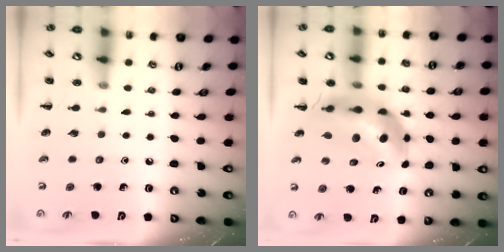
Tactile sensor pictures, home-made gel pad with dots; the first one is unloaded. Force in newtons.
{"total": 10.8, "press": 10.3, "slide": 3.3}